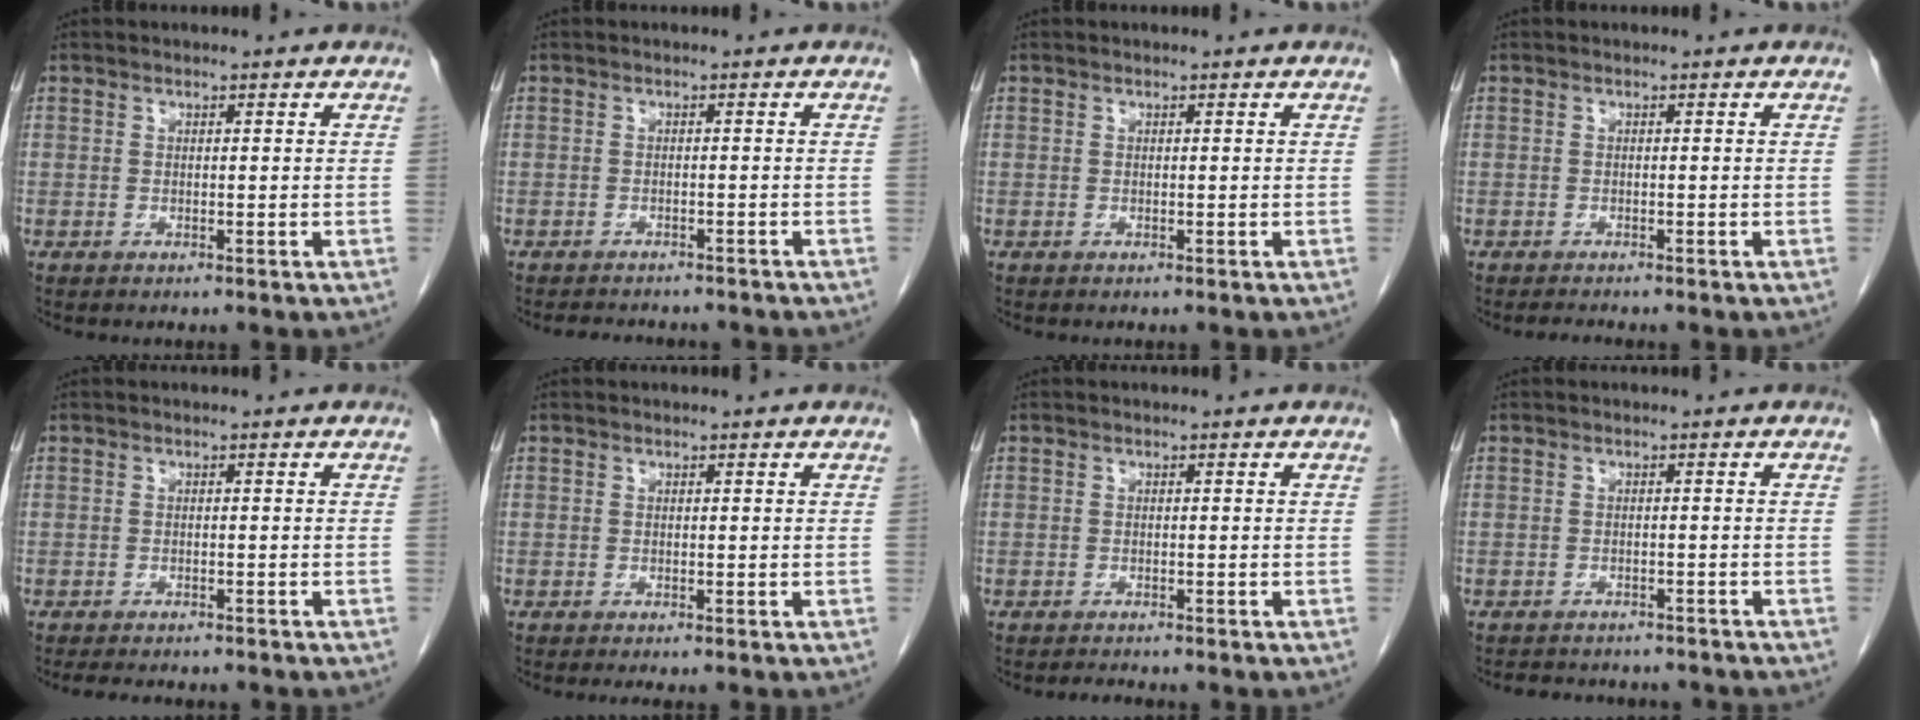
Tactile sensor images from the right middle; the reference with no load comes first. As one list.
[{"total": 6.7, "force": [-6.0, 2.0, 2.3], "torque": [-0.030, 0.000, -0.072]}, {"total": 0.0}, {"total": 1.4, "force": [-1.3, 0.1, 0.5], "torque": [-0.013, -0.005, -0.019]}, {"total": 6.7, "force": [-5.8, 1.7, 2.9], "torque": [-0.039, -0.006, -0.074]}, {"total": 1.1, "force": [-0.9, -0.1, 0.6], "torque": [-0.008, -0.002, -0.013]}, {"total": 1.3, "force": [-1.2, 0.1, 0.3], "torque": [-0.009, -0.005, -0.016]}, {"total": 8.4, "force": [-7.6, 2.7, 2.3], "torque": [-0.038, 0.004, -0.088]}]